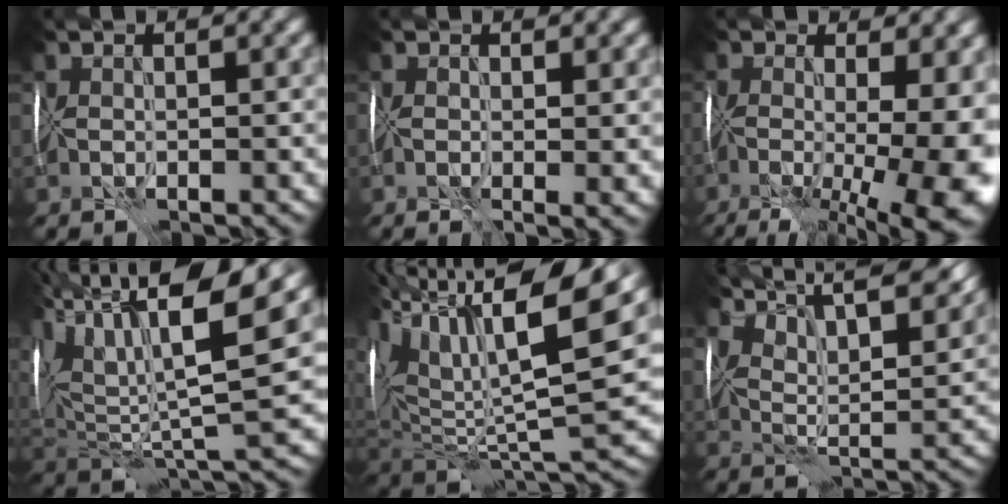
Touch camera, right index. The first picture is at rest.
{"total": 2.9, "force": [0.2, 1.2, 2.6], "torque": [-0.031, -0.004, 0.011]}
{"total": 16.4, "force": [-4.4, 7.3, 14.0], "torque": [-0.195, -0.014, -0.021]}
{"total": 14.8, "force": [8.8, 4.0, 11.2], "torque": [-0.239, 0.028, 0.165]}
{"total": 15.2, "force": [7.5, 5.1, 12.2], "torque": [-0.251, 0.025, 0.140]}
{"total": 14.1, "force": [11.2, 4.2, 7.5], "torque": [-0.125, 0.028, 0.149]}